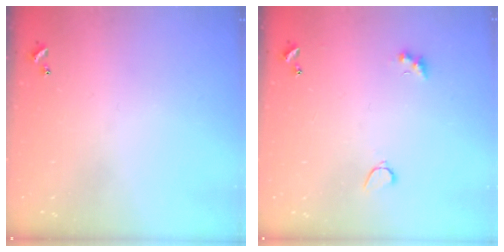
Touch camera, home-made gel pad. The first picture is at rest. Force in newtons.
{"total": 3.5, "press": 3.3, "slide": 0.9}